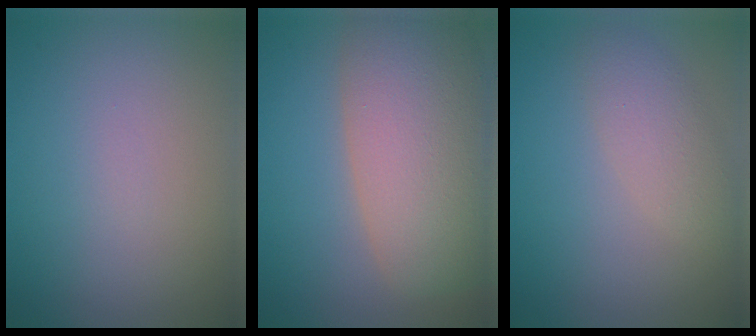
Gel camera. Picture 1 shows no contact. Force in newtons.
{"total": 10.6, "press": 10.6, "slide": 0.8}
{"total": 2.8, "press": 2.8, "slide": 0.2}